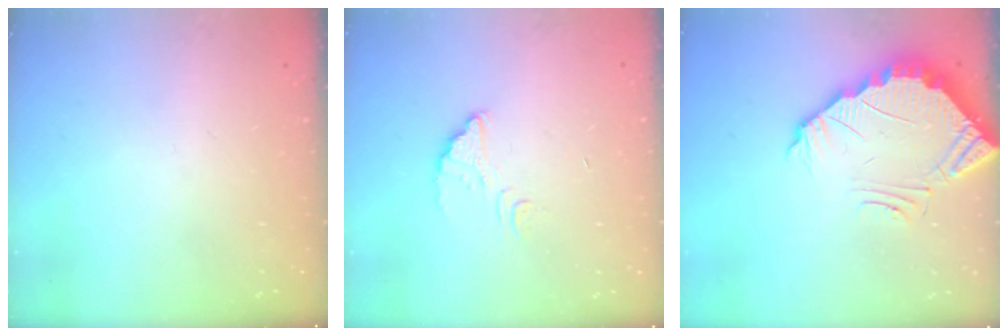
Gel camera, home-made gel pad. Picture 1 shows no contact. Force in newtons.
{"total": 4.4, "press": 4.4, "slide": 0.3}
{"total": 3.7, "press": 3.7, "slide": 0.1}